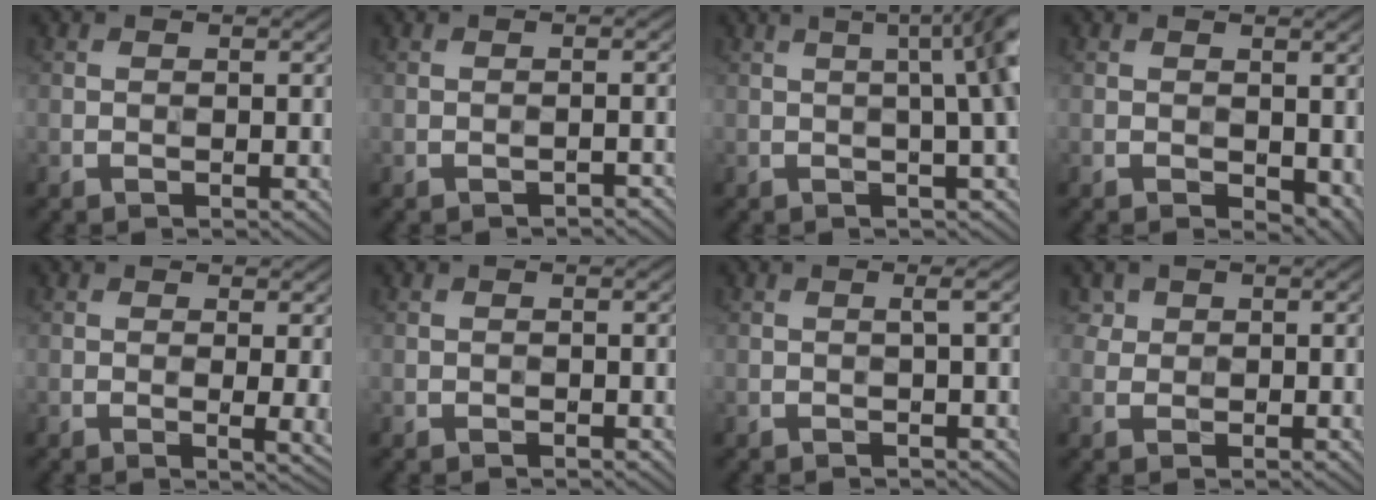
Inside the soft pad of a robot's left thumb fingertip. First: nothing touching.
{"total": 1.0, "force": [-0.9, 0.0, 0.4], "torque": [-0.007, 0.006, -0.014]}
{"total": 8.8, "force": [1.5, 2.2, 8.4], "torque": [-0.064, 0.051, 0.001]}
{"total": 2.5, "force": [0.2, 1.6, 2.0], "torque": [-0.034, -0.007, 0.006]}
{"total": 2.3, "force": [0.5, 0.1, 2.3], "torque": [-0.042, -0.001, 0.008]}
{"total": 0.0}
{"total": 1.1, "force": [0.1, -0.2, 1.1], "torque": [-0.016, 0.012, -0.002]}
{"total": 2.5, "force": [1.3, 2.0, 0.6], "torque": [-0.025, 0.001, 0.028]}